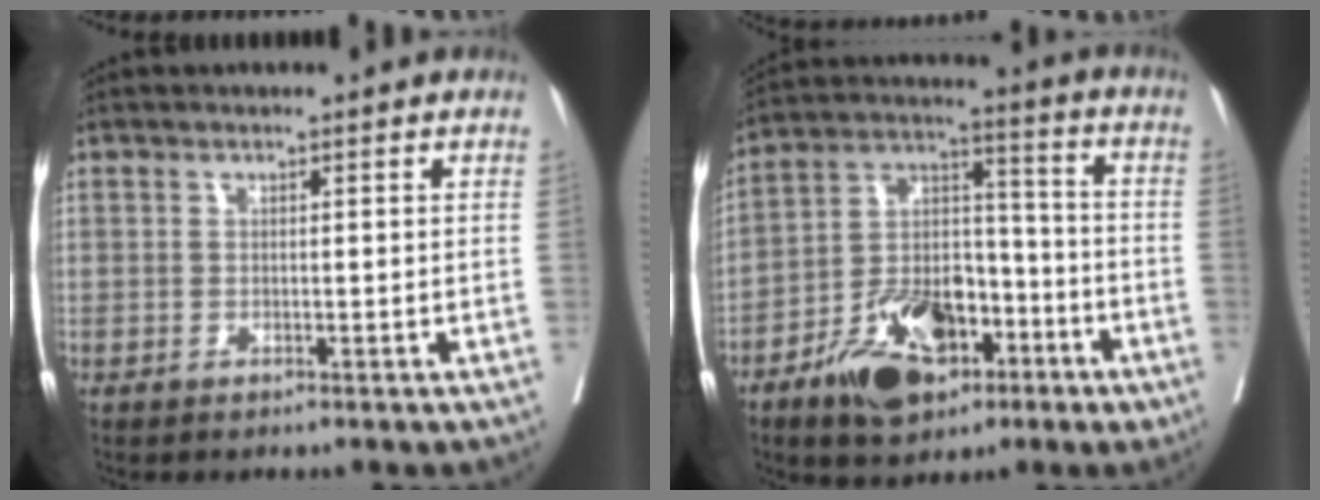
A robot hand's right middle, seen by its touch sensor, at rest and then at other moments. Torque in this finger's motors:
{"motor_torque": [0.29, -0.32, 0.27, 0.06]}